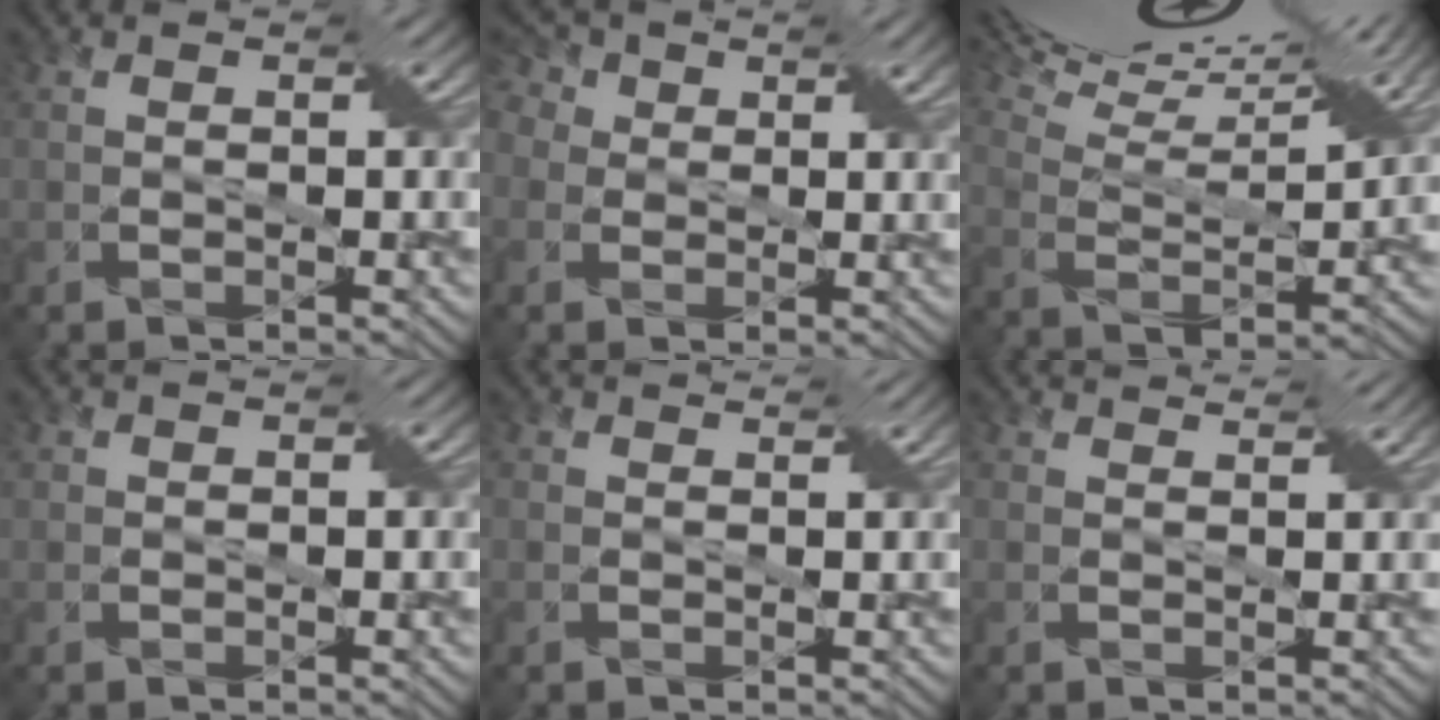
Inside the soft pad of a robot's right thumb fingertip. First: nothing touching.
{"total": 6.3, "force": [2.9, 4.5, 3.2], "torque": [-0.101, 0.026, 0.019]}
{"total": 16.5, "force": [13.7, 2.9, 8.7], "torque": [-0.209, 0.022, 0.205]}
{"total": 1.1, "force": [0.5, 0.9, 0.2], "torque": [0.000, 0.007, -0.004]}
{"total": 1.1, "force": [0.9, 0.3, 0.6], "torque": [-0.011, 0.006, 0.011]}
{"total": 2.5, "force": [2.4, -0.1, 0.7], "torque": [-0.022, 0.006, 0.031]}